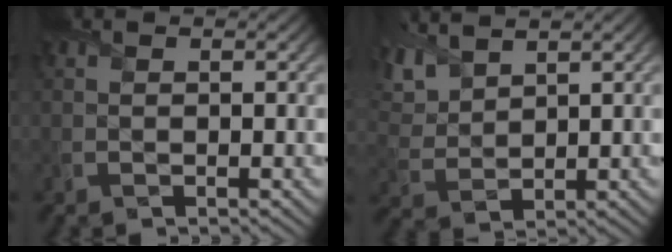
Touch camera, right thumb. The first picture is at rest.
{"total": 6.2, "force": [4.5, 2.5, 3.4], "torque": [-0.101, 0.014, 0.094]}